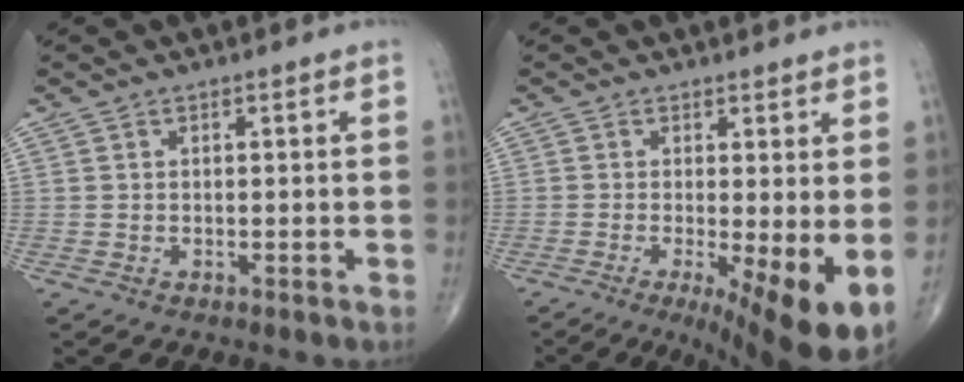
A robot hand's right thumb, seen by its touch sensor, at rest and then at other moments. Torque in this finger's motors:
{"motor_torque": [-0.13, 0.80, 0.25, -0.17, 0.10]}